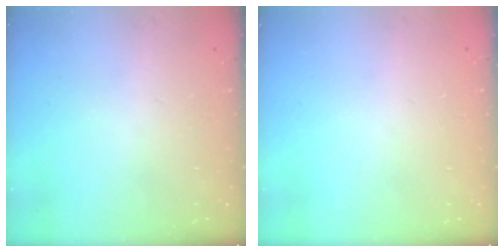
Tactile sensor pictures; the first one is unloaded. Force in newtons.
{"total": 0.0}